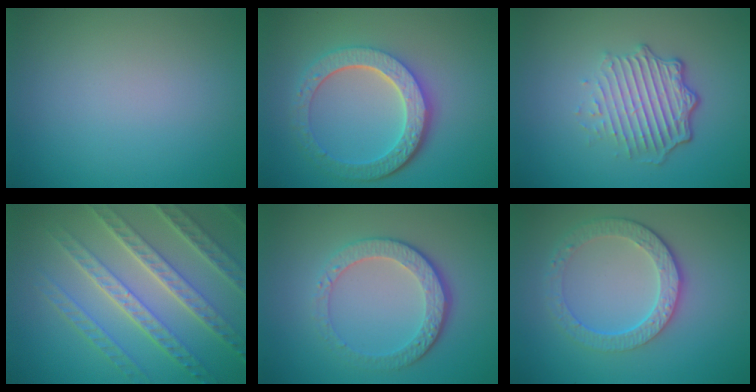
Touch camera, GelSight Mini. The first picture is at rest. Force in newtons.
{"total": 6.2, "press": 4.6, "slide": 4.2}
{"total": 5.3, "press": 3.6, "slide": 3.9}
{"total": 7.9, "press": 5.6, "slide": 5.6}
{"total": 4.6, "press": 3.4, "slide": 3.2}
{"total": 4.5, "press": 3.4, "slide": 3.0}